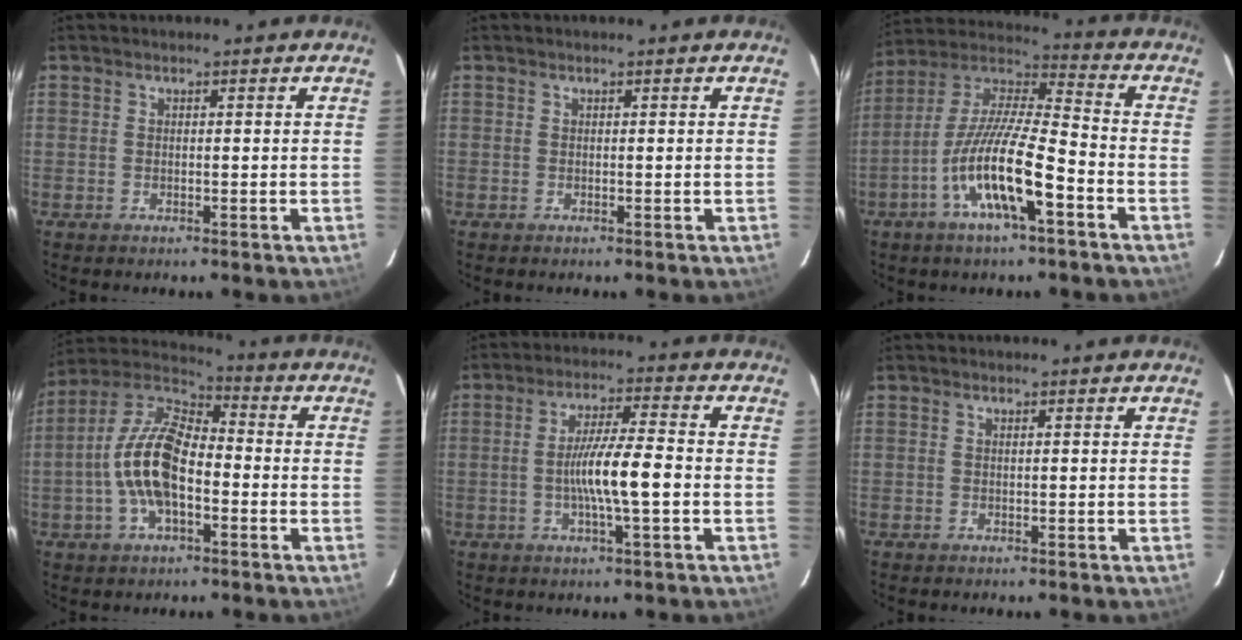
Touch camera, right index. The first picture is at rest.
{"total": 0.0}
{"total": 15.4, "force": [-6.6, 2.8, 13.6], "torque": [-0.263, -0.008, -0.131]}
{"total": 13.7, "force": [-3.2, 6.5, 11.6], "torque": [-0.240, 0.013, -0.062]}
{"total": 8.6, "force": [-1.7, 0.3, 8.4], "torque": [-0.152, -0.001, -0.030]}
{"total": 0.0}